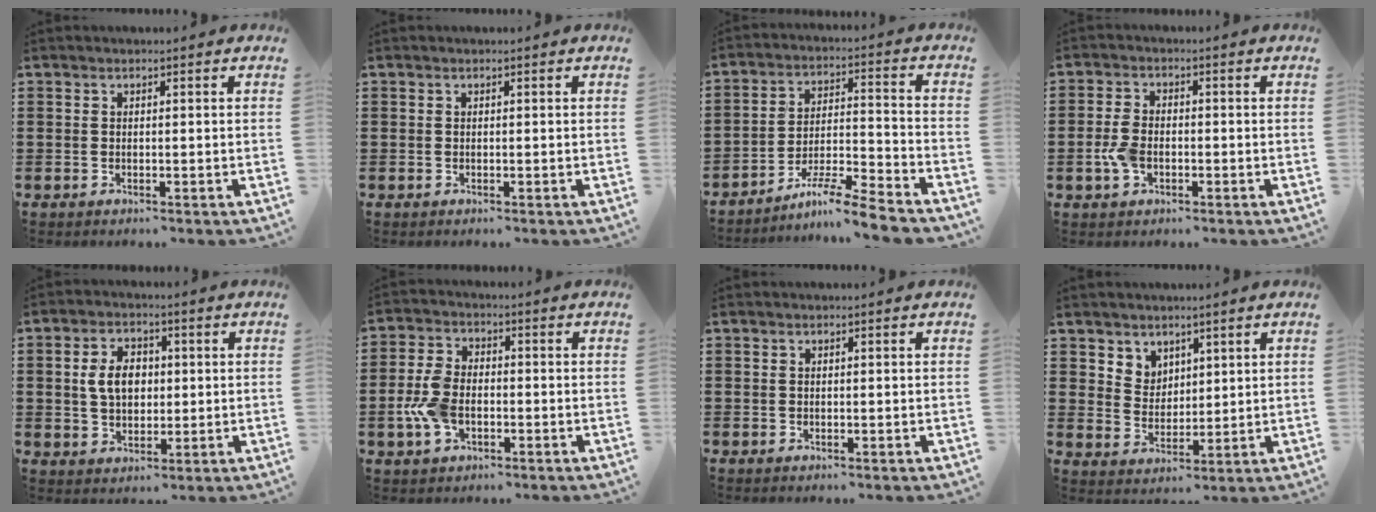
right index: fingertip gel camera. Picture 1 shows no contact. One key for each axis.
{"total": 0.0}
{"total": 7.9, "fx": -7.0, "fy": 0.0, "fz": 3.7, "tx": -0.069, "ty": 0.003, "tz": -0.136}
{"total": 4.1, "fx": -1.1, "fy": 2.5, "fz": 3.1, "tx": -0.075, "ty": -0.004, "tz": -0.023}
{"total": 5.9, "fx": 0.7, "fy": 4.1, "fz": 4.2, "tx": -0.099, "ty": 0.007, "tz": 0.003}
{"total": 6.4, "fx": -1.6, "fy": 3.8, "fz": 4.9, "tx": -0.118, "ty": 0.000, "tz": -0.035}
{"total": 0.0}
{"total": 4.7, "fx": 3.3, "fy": 3.3, "fz": 0.1, "tx": -0.021, "ty": 0.003, "tz": 0.064}